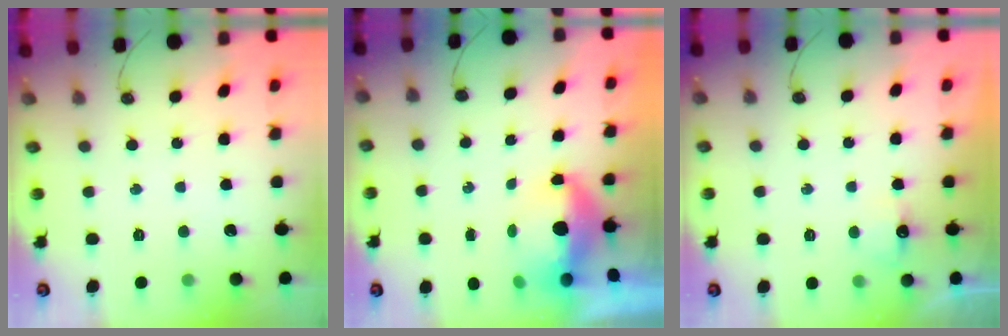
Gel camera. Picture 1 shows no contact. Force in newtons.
{"total": 5.4, "press": 5.3, "slide": 0.6}
{"total": 4.2, "press": 4.1, "slide": 0.6}